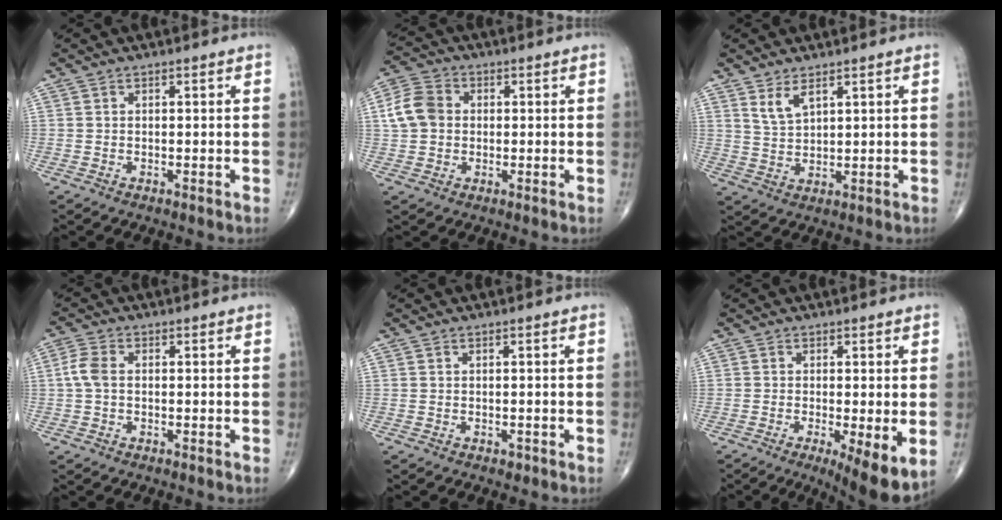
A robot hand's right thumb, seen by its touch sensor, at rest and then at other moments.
{"total": 7.3, "force": [0.6, 5.9, 4.2], "torque": [-0.075, 0.015, 0.003]}
{"total": 4.0, "force": [2.5, 1.5, 2.7], "torque": [-0.048, -0.020, 0.055]}
{"total": 3.8, "force": [0.0, 2.3, 3.0], "torque": [-0.073, 0.009, -0.006]}
{"total": 0.6, "force": [-0.3, 0.3, 0.3], "torque": [0.000, 0.000, -0.004]}
{"total": 8.3, "force": [-2.1, 2.0, 7.8], "torque": [-0.120, -0.026, -0.032]}